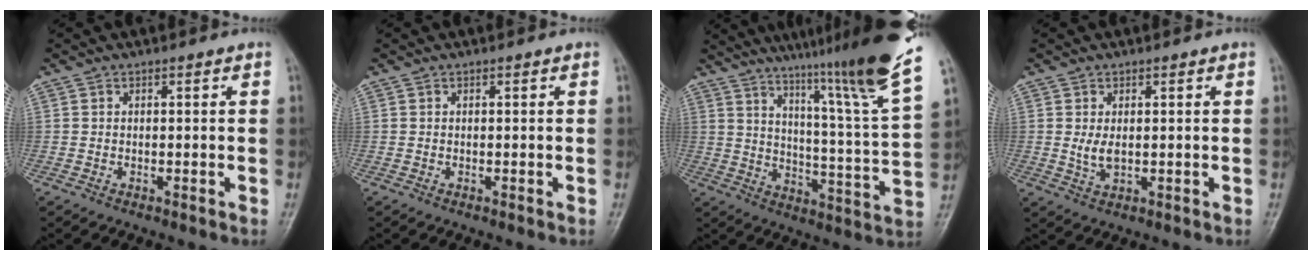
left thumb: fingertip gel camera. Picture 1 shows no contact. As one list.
[{"total": 0.0}, {"total": 23.8, "force": [17.1, 0.5, 16.6], "torque": [-0.230, -0.092, 0.244]}, {"total": 2.9, "force": [0.4, 1.5, 2.4], "torque": [-0.044, -0.010, 0.013]}]